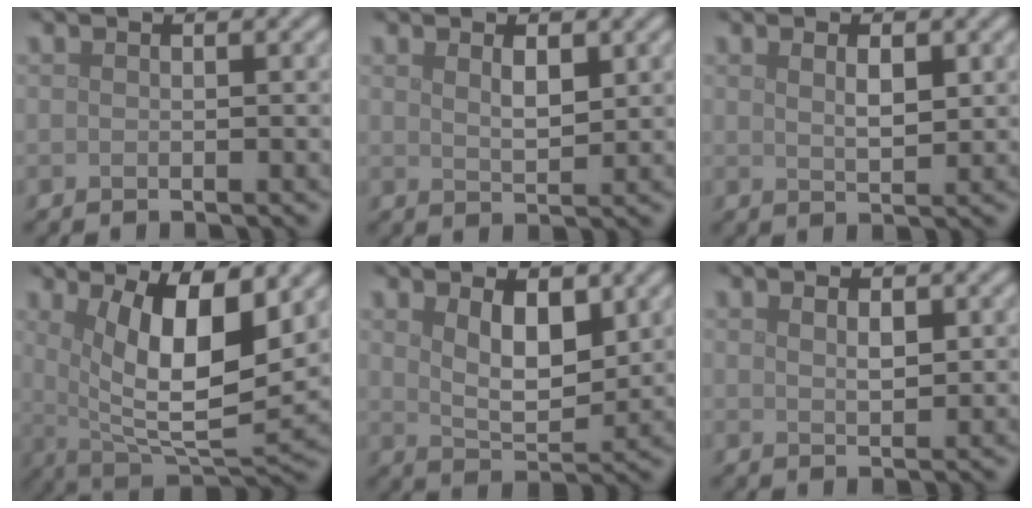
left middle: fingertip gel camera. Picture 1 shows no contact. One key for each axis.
{"total": 1.9, "fx": 1.0, "fy": 0.6, "fz": 1.4, "tx": -0.027, "ty": -0.004, "tz": 0.021}
{"total": 1.9, "fx": 0.9, "fy": 0.7, "fz": 1.6, "tx": -0.029, "ty": -0.004, "tz": 0.018}
{"total": 9.3, "fx": 2.6, "fy": 3.3, "fz": 8.4, "tx": -0.144, "ty": -0.016, "tz": 0.050}
{"total": 4.4, "fx": 1.8, "fy": 2.0, "fz": 3.4, "tx": -0.065, "ty": -0.008, "tz": 0.035}
{"total": 1.4, "fx": 0.7, "fy": 0.6, "fz": 1.1, "tx": -0.021, "ty": -0.003, "tz": 0.015}